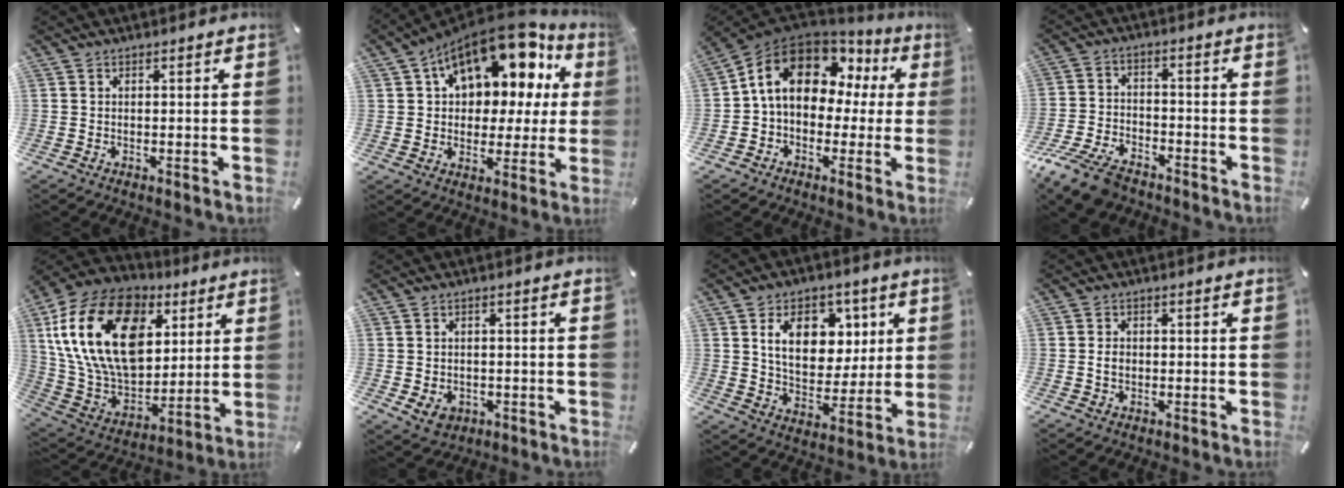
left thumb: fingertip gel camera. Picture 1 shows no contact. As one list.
[{"total": 16.9, "force": [10.3, 9.5, 9.5], "torque": [-0.153, -0.077, 0.178]}, {"total": 14.3, "force": [5.7, 9.8, 8.6], "torque": [-0.165, -0.024, 0.102]}, {"total": 10.3, "force": [-7.8, 4.9, 4.7], "torque": [-0.098, 0.036, -0.148]}, {"total": 24.6, "force": [7.9, 16.9, 16.1], "torque": [-0.333, -0.027, 0.140]}, {"total": 4.2, "force": [-1.1, 3.5, 2.1], "torque": [-0.040, -0.001, -0.021]}, {"total": 14.2, "force": [5.5, 10.3, 8.1], "torque": [-0.120, -0.014, 0.099]}, {"total": 2.2, "force": [-0.2, 1.6, 1.5], "torque": [-0.029, 0.005, -0.005]}]